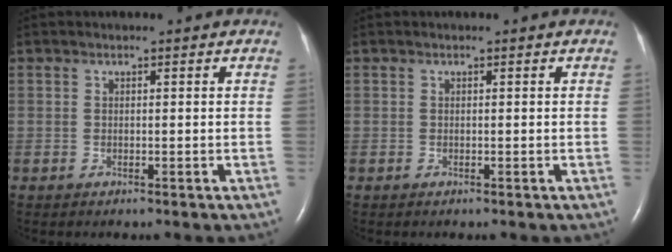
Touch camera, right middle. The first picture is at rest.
{"total": 0.0}